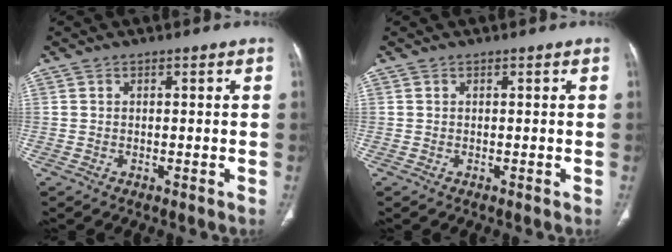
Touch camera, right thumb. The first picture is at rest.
{"total": 0.0}